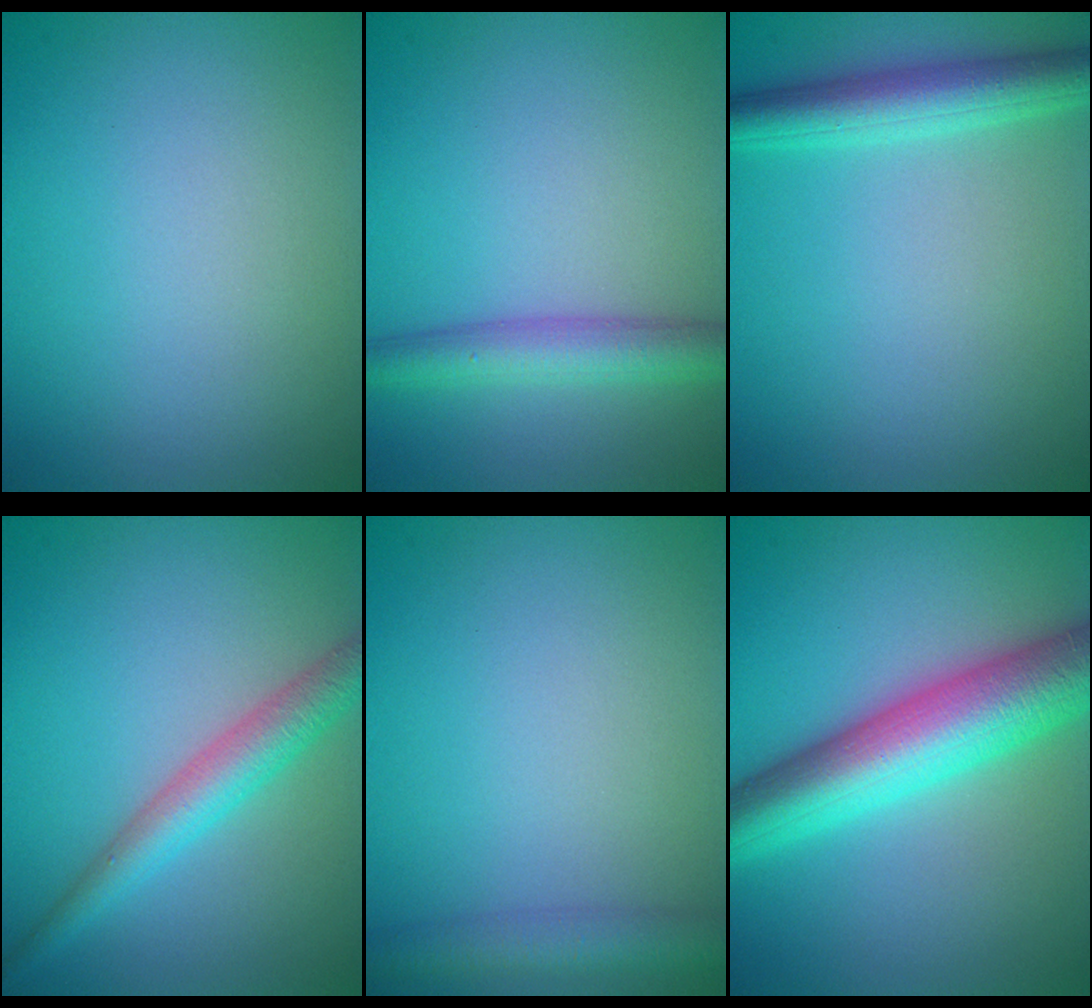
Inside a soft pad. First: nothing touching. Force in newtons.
{"total": 3.8, "press": 3.8, "slide": 0.1}
{"total": 4.1, "press": 4.1, "slide": 0.1}
{"total": 3.8, "press": 3.8, "slide": 0.1}
{"total": 3.4, "press": 3.3, "slide": 0.2}
{"total": 9.5, "press": 9.5, "slide": 0.2}